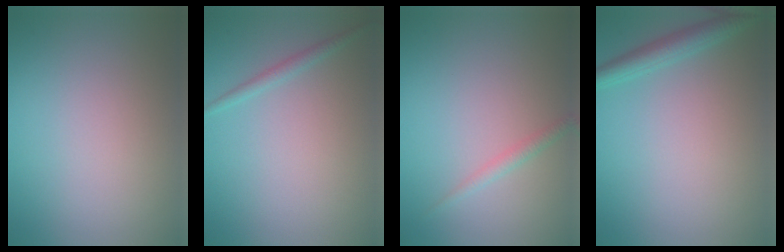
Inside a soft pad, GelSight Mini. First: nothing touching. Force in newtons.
{"total": 1.1, "press": 1.1, "slide": 0.1}
{"total": 1.2, "press": 1.2, "slide": 0.0}
{"total": 2.5, "press": 2.5, "slide": 0.1}